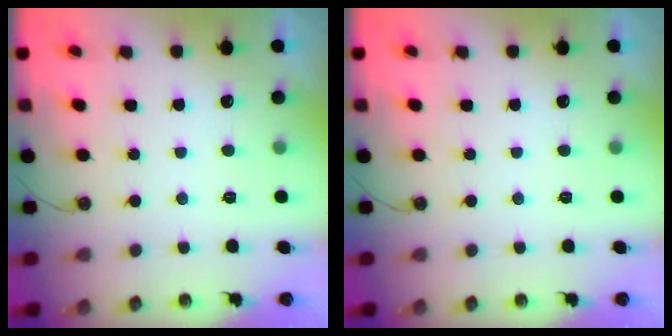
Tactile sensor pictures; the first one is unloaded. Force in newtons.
{"total": 0.0}